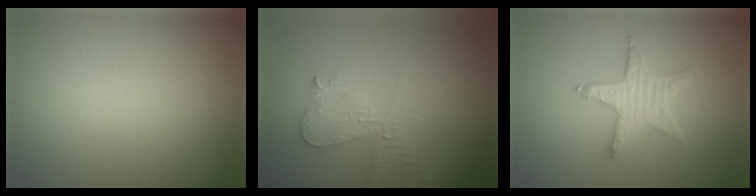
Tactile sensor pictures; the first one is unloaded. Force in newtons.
{"total": 2.8, "press": 2.6, "slide": 0.9}
{"total": 3.1, "press": 3.1, "slide": 0.5}